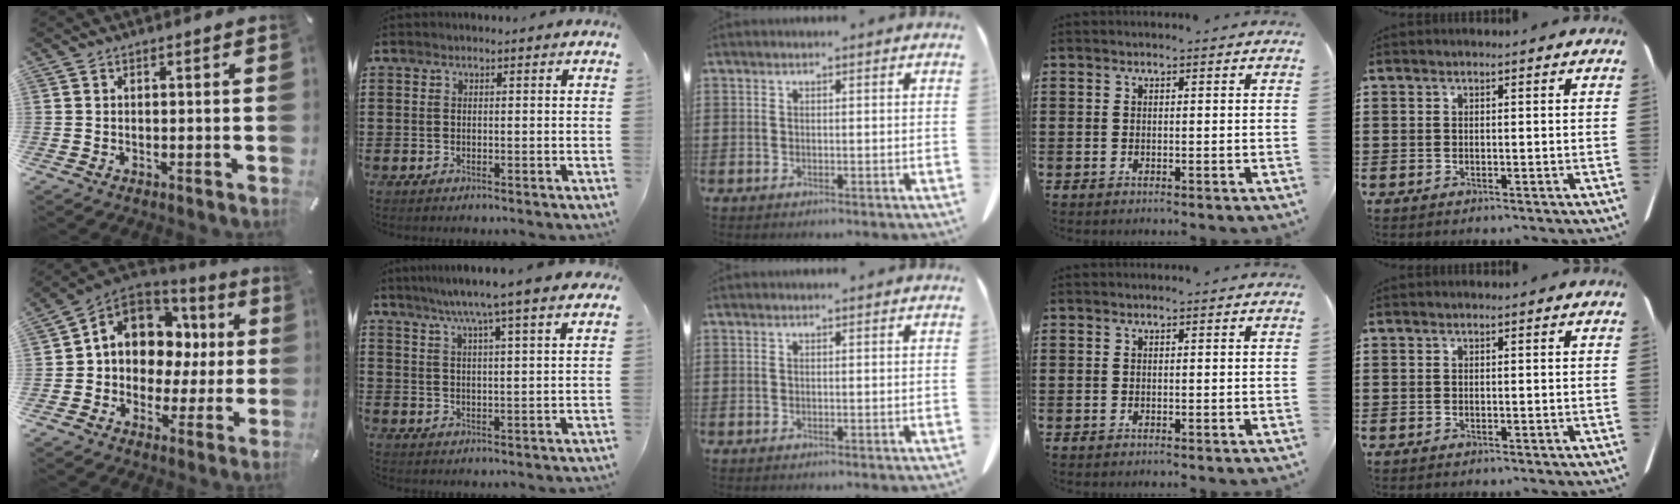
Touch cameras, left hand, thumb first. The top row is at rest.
{"thumb": {"total": 11.8, "force": [3.1, 10.1, 5.1], "torque": [-0.100, -0.015, 0.065]}, "index": {"total": 6.9, "force": [5.3, -0.1, 4.4], "torque": [-0.099, -0.017, 0.089]}}